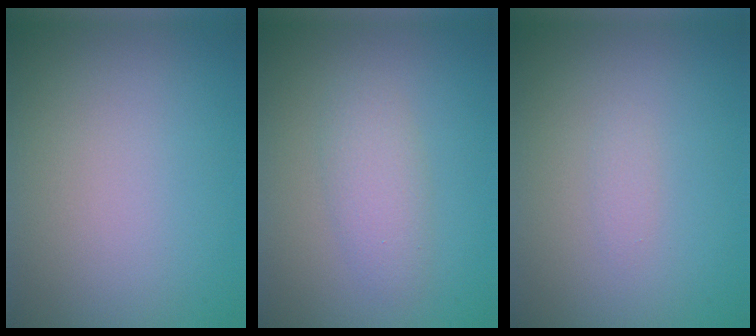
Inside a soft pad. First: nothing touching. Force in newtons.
{"total": 2.5, "press": 2.5, "slide": 0.1}
{"total": 0.7, "press": 0.7, "slide": 0.0}